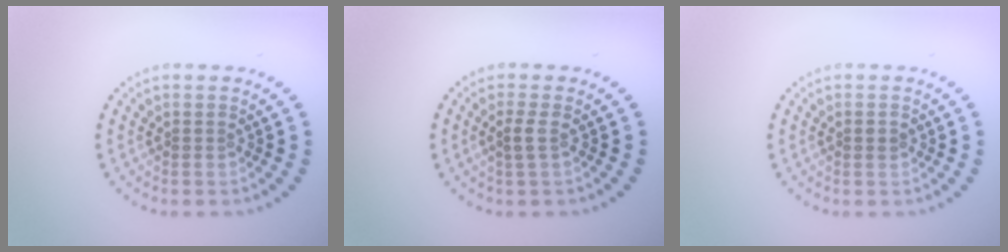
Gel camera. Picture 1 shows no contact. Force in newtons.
{"total": 1.0, "press": 0.9, "slide": 0.5}
{"total": 1.1, "press": 1.1, "slide": 0.2}